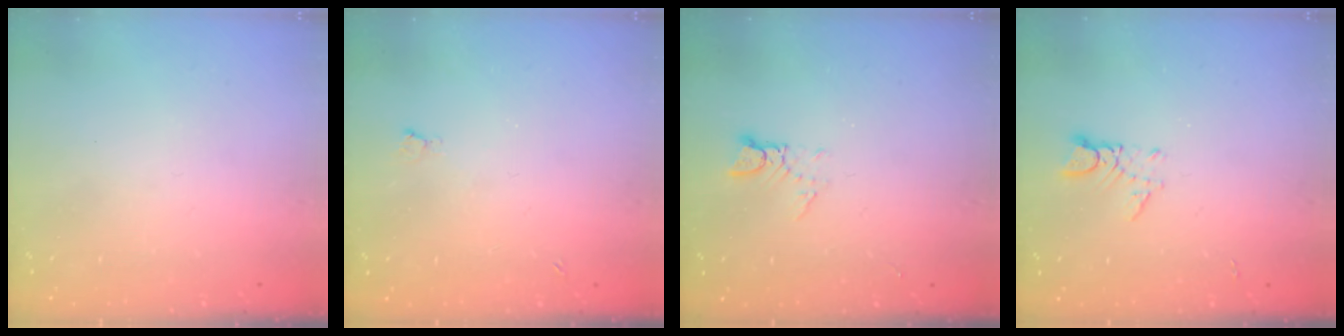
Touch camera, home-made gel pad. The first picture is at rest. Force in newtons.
{"total": 2.5, "press": 2.4, "slide": 0.6}
{"total": 2.9, "press": 2.9, "slide": 0.2}
{"total": 3.1, "press": 3.1, "slide": 0.3}